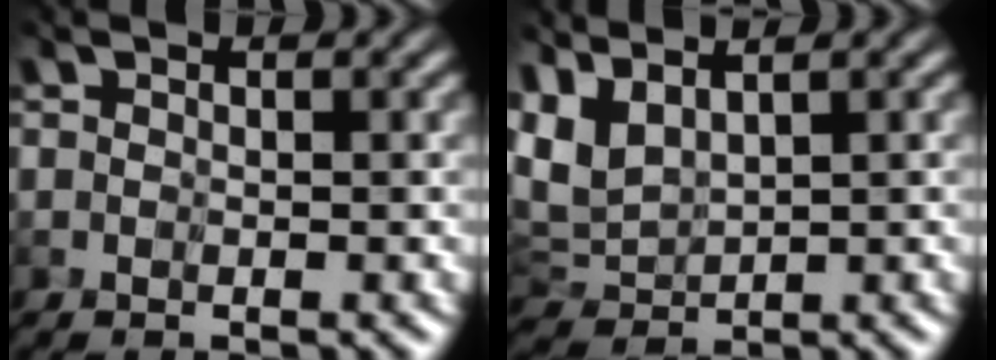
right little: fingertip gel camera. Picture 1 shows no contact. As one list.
[{"total": 3.0, "force": [1.4, 1.3, 2.4], "torque": [-0.084, -0.003, 0.033]}]